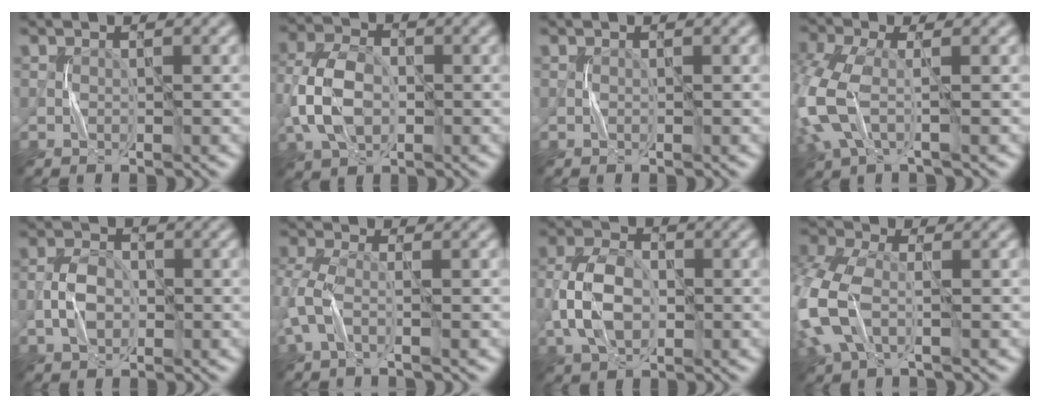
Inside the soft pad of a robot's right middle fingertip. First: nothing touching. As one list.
[{"total": 6.4, "force": [-1.0, 4.2, 4.7], "torque": [-0.109, 0.008, -0.026]}, {"total": 0.0}, {"total": 6.4, "force": [-1.2, 3.4, 5.3], "torque": [-0.152, 0.002, -0.036]}, {"total": 3.2, "force": [-0.7, 2.1, 2.3], "torque": [-0.045, 0.006, -0.016]}, {"total": 3.1, "force": [-0.9, 1.4, 2.6], "torque": [-0.073, 0.006, -0.028]}, {"total": 5.9, "force": [-0.9, 3.8, 4.4], "torque": [-0.097, 0.006, -0.021]}, {"total": 7.6, "force": [-1.6, 4.8, 5.7], "torque": [-0.170, -0.006, -0.045]}]